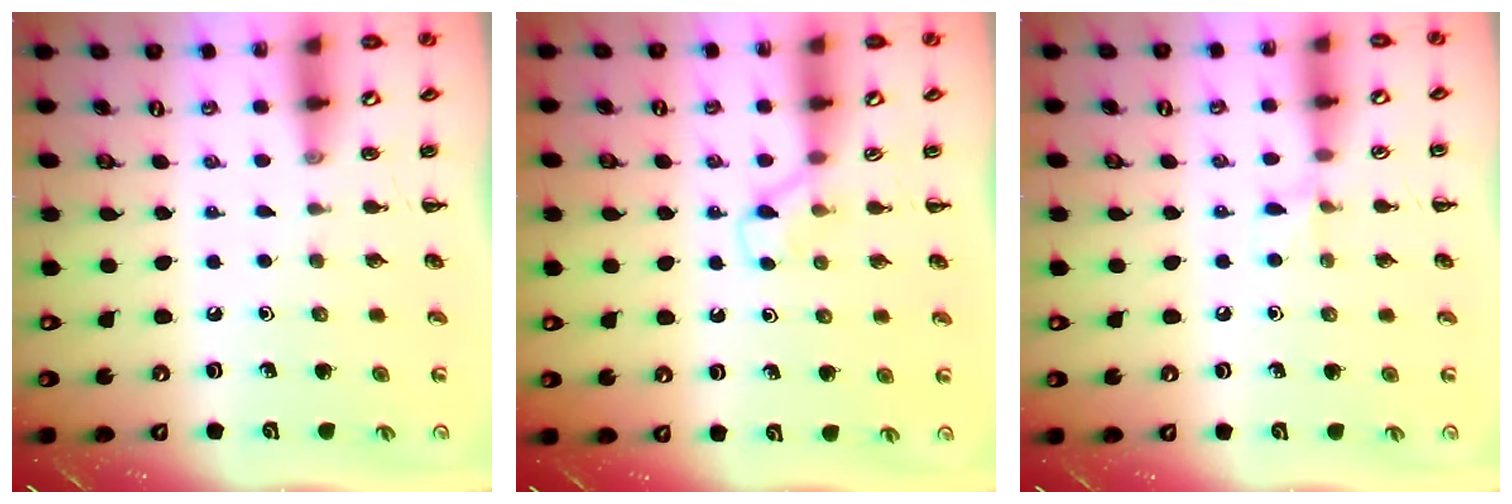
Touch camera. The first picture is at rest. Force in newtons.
{"total": 3.7, "press": 3.5, "slide": 1.2}
{"total": 4.0, "press": 3.8, "slide": 1.4}